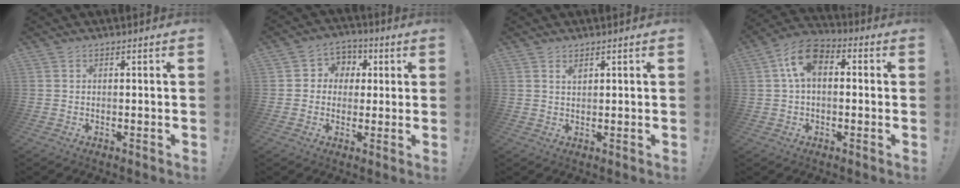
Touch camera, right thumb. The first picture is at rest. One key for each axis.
{"total": 6.6, "fx": -0.4, "fy": 6.4, "fz": 1.6, "tx": -0.017, "ty": 0.010, "tz": -0.003}
{"total": 1.4, "fx": 1.2, "fy": 0.3, "fz": 0.7, "tx": -0.007, "ty": -0.003, "tz": 0.021}
{"total": 10.0, "fx": 2.0, "fy": 6.7, "fz": 7.1, "tx": -0.125, "ty": 0.012, "tz": 0.042}